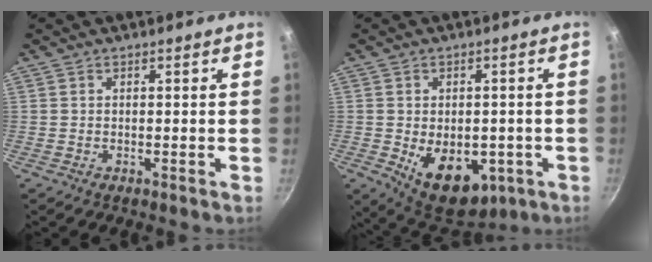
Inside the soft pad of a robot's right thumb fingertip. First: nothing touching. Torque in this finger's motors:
{"motor_torque": [-0.13, 0.68, -0.04, 0.11, 0.10]}